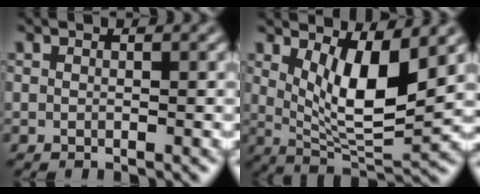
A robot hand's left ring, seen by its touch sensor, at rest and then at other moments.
{"total": 7.1, "force": [2.6, 2.3, 6.2], "torque": [-0.111, -0.021, 0.051]}